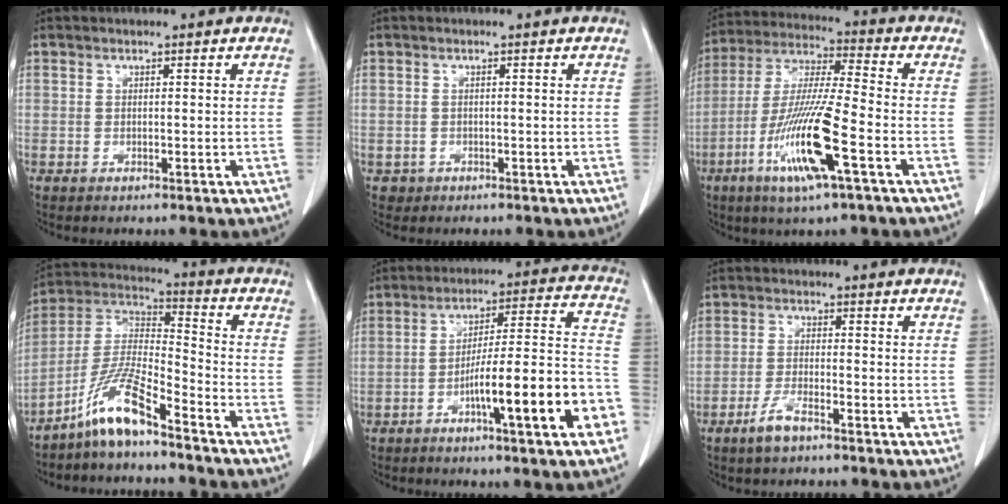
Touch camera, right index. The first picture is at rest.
{"total": 1.3, "force": [-0.5, 1.2, -0.1], "torque": [-0.004, 0.004, -0.008]}
{"total": 15.2, "force": [-6.0, 0.5, 14.0], "torque": [-0.287, -0.019, -0.114]}
{"total": 10.6, "force": [-7.7, 1.0, 7.2], "torque": [-0.162, 0.000, -0.152]}
{"total": 16.0, "force": [-6.6, 1.0, 14.6], "torque": [-0.204, 0.019, -0.098]}
{"total": 3.9, "force": [-2.8, 0.9, 2.6], "torque": [-0.060, -0.003, -0.053]}